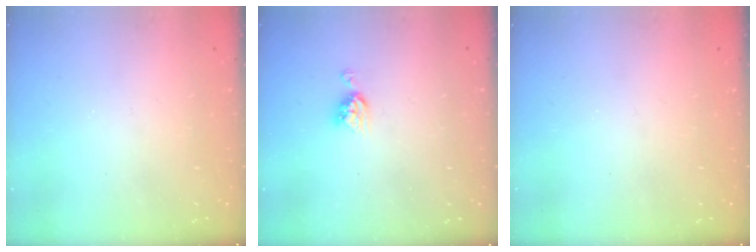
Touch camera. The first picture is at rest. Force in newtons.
{"total": 5.0, "press": 5.0, "slide": 0.3}
{"total": 0.0}